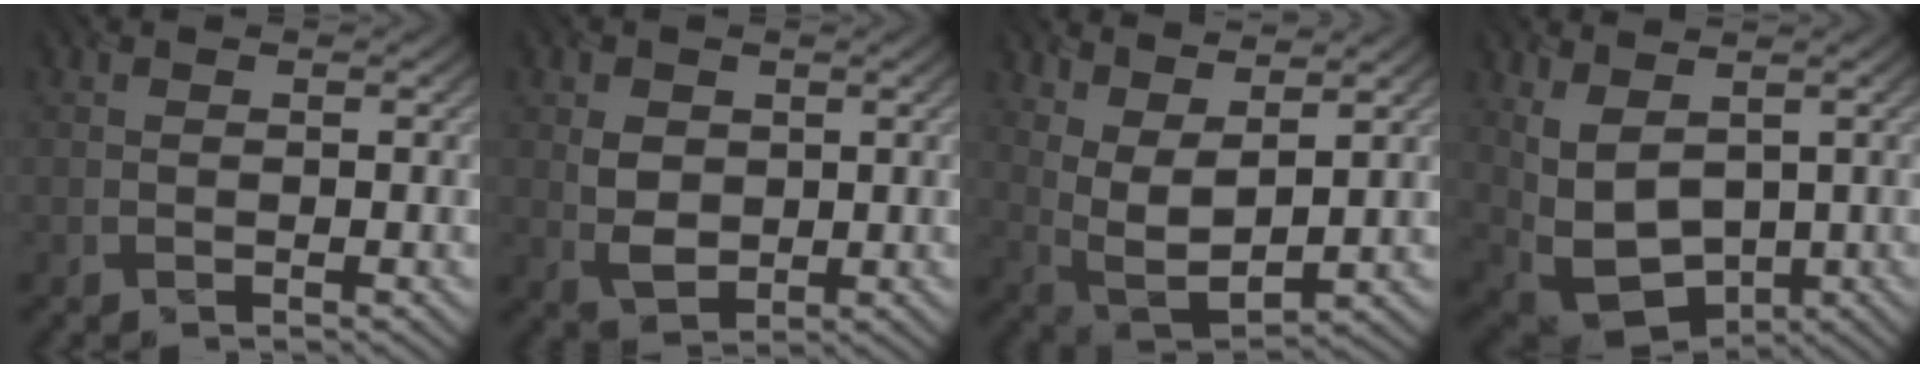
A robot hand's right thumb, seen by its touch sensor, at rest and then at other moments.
{"total": 3.8, "force": [0.6, 2.9, 2.4], "torque": [-0.054, -0.006, 0.013]}
{"total": 8.0, "force": [4.4, 3.0, 6.0], "torque": [-0.151, -0.001, 0.091]}
{"total": 7.9, "force": [1.6, 4.7, 6.1], "torque": [-0.155, -0.015, 0.041]}